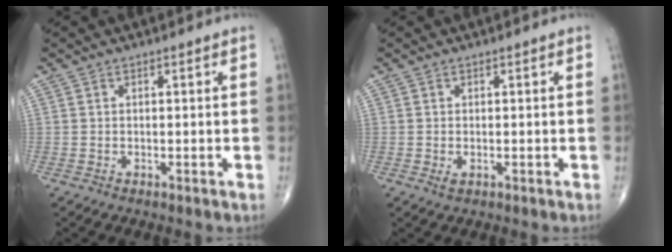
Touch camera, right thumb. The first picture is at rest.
{"total": 1.1, "force": [-0.3, 0.7, 0.8], "torque": [-0.013, -0.003, -0.002]}